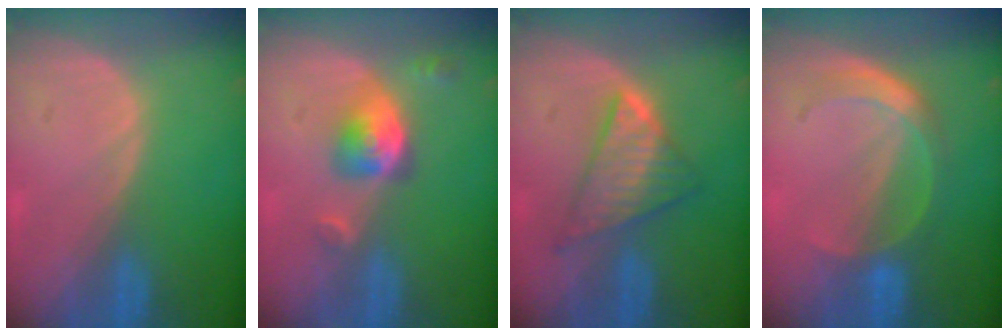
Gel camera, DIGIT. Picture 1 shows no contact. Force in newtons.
{"total": 5.2, "press": 4.7, "slide": 2.2}
{"total": 6.5, "press": 6.5, "slide": 0.2}
{"total": 5.6, "press": 5.1, "slide": 2.3}